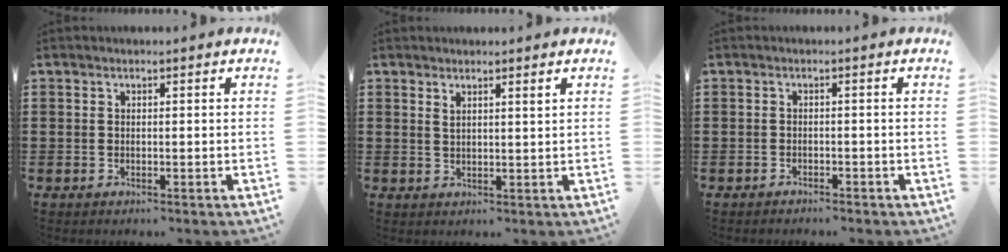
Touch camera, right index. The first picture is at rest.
{"total": 1.6, "force": [1.2, 0.2, 1.1], "torque": [-0.014, -0.001, 0.019]}
{"total": 1.1, "force": [-1.0, 0.2, 0.1], "torque": [-0.006, 0.000, -0.022]}